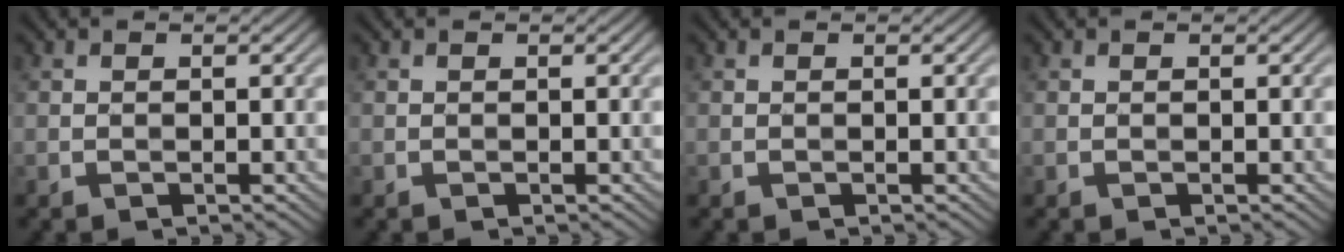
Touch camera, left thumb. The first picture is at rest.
{"total": 0.0}
{"total": 0.0}
{"total": 0.0}